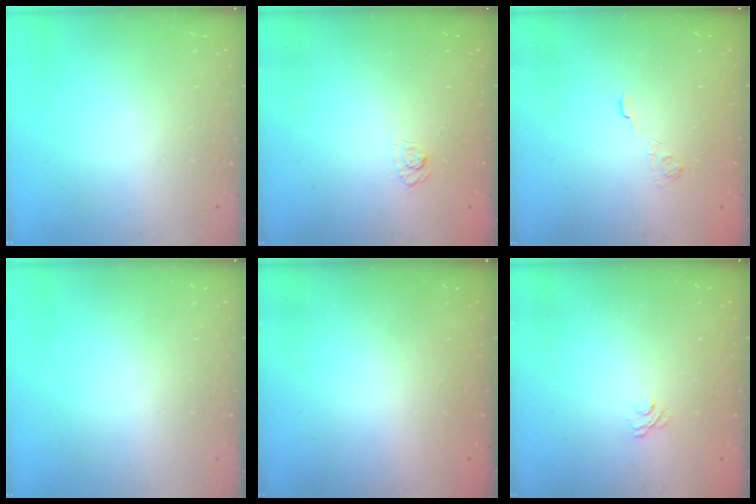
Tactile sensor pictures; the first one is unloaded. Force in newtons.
{"total": 3.8, "press": 3.6, "slide": 1.4}
{"total": 2.8, "press": 2.3, "slide": 1.5}
{"total": 0.0}
{"total": 2.3, "press": 2.1, "slide": 0.7}
{"total": 1.6, "press": 1.0, "slide": 1.2}